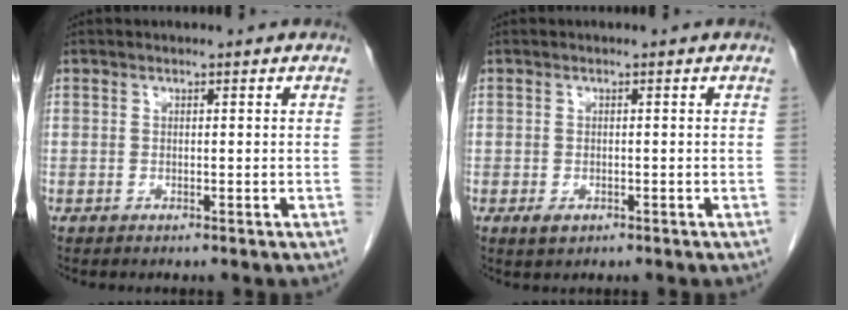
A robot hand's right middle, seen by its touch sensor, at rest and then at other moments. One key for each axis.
{"total": 1.5, "fx": -0.7, "fy": 0.9, "fz": 1.0, "tx": -0.019, "ty": -0.001, "tz": -0.004}